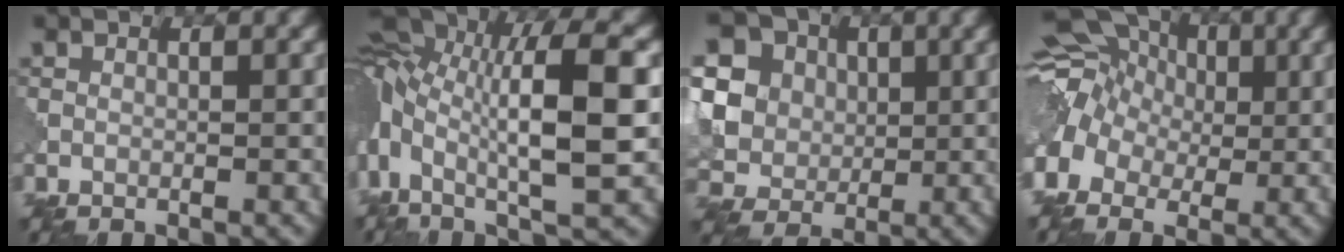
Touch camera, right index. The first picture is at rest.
{"total": 12.6, "force": [0.6, 5.2, 11.4], "torque": [-0.236, 0.013, 0.015]}
{"total": 13.3, "force": [4.2, 11.5, 5.2], "torque": [-0.161, 0.031, 0.068]}
{"total": 11.4, "force": [0.7, 10.1, 5.3], "torque": [-0.136, 0.033, -0.029]}